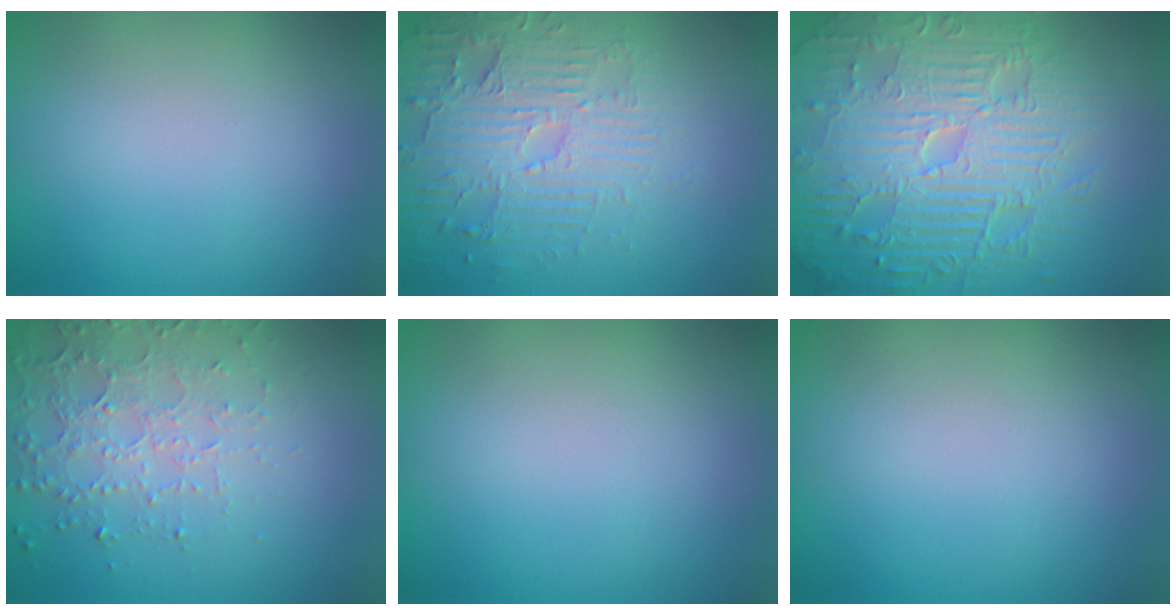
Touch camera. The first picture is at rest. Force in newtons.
{"total": 4.4, "press": 4.0, "slide": 1.7}
{"total": 11.6, "press": 7.5, "slide": 8.8}
{"total": 4.6, "press": 3.4, "slide": 3.1}
{"total": 0.0}
{"total": 0.0}